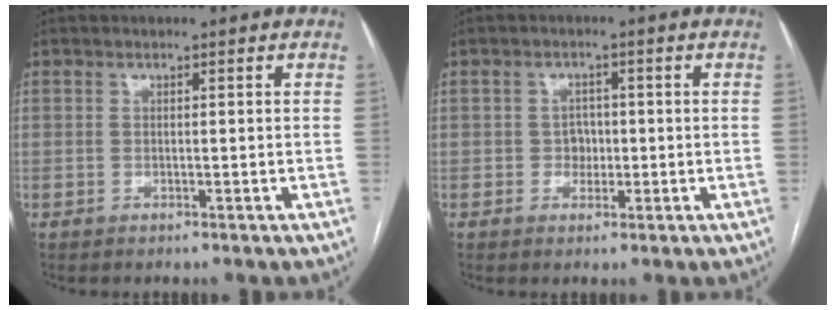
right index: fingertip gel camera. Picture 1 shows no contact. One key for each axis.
{"total": 2.4, "fx": -0.3, "fy": 2.1, "fz": 1.1, "tx": -0.007, "ty": 0.005, "tz": -0.005}